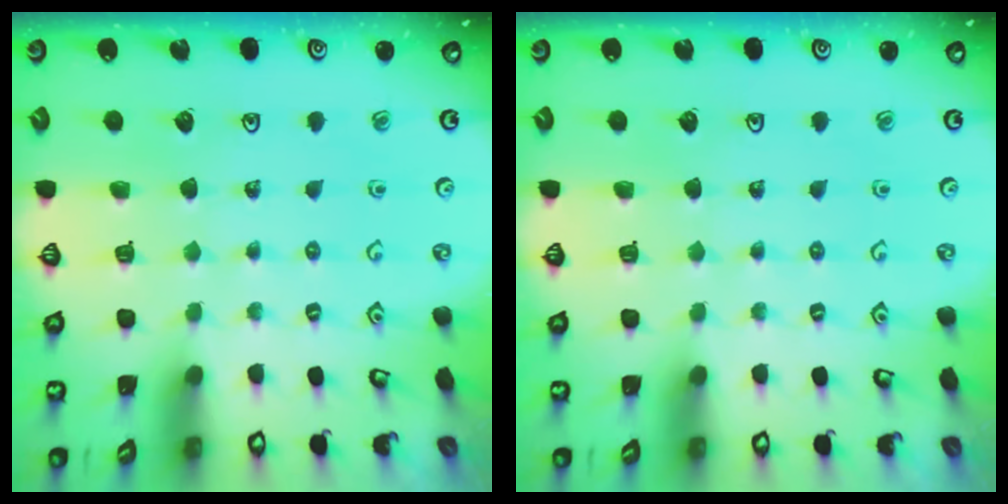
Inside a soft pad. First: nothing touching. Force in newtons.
{"total": 0.0}